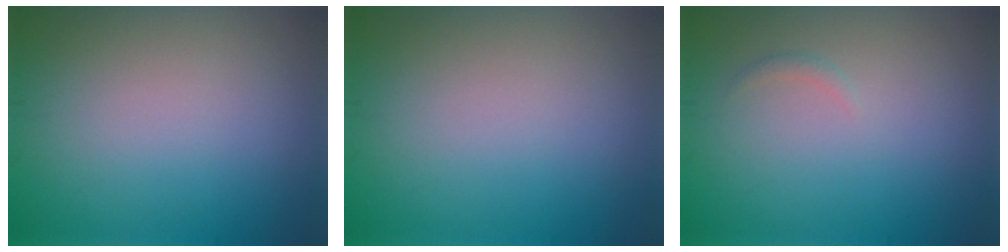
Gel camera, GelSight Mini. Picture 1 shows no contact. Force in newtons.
{"total": 0.0}
{"total": 0.5, "press": 0.5, "slide": 0.0}